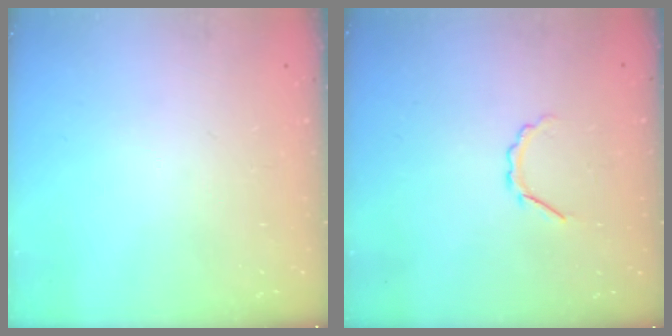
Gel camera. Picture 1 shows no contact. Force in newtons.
{"total": 2.9, "press": 2.7, "slide": 0.8}